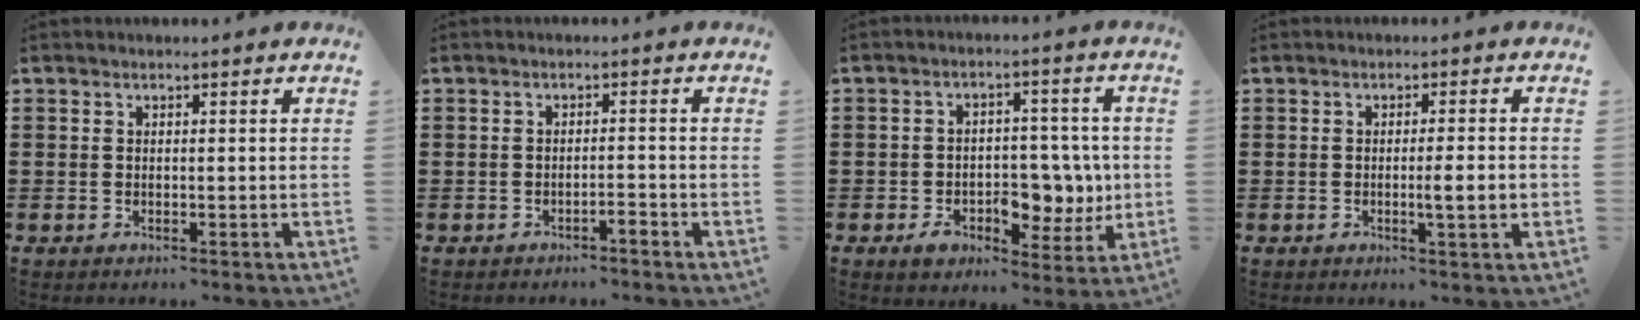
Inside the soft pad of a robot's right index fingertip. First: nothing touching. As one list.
[{"total": 1.5, "force": [-1.3, 0.1, 0.8], "torque": [-0.016, 0.000, -0.025]}, {"total": 8.1, "force": [-1.3, 5.9, 5.4], "torque": [-0.078, 0.012, -0.019]}, {"total": 3.8, "force": [-0.6, 0.2, 3.8], "torque": [-0.064, -0.004, -0.011]}]